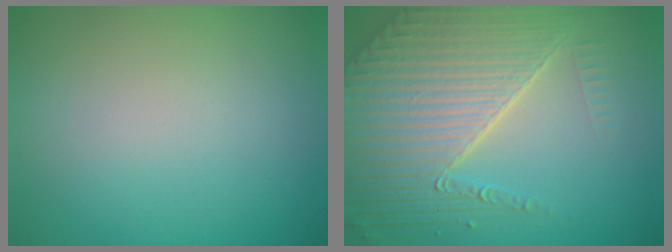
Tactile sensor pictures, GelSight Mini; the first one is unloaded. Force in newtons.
{"total": 7.0, "press": 5.4, "slide": 4.4}